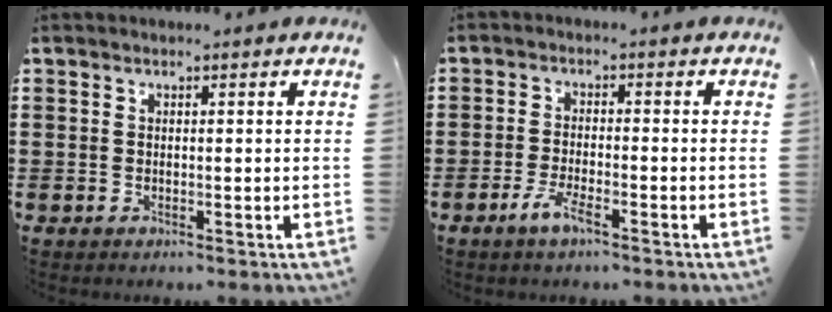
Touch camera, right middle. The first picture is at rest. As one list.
[{"total": 3.8, "force": [-2.4, 0.9, 2.9], "torque": [-0.060, 0.002, -0.048]}]